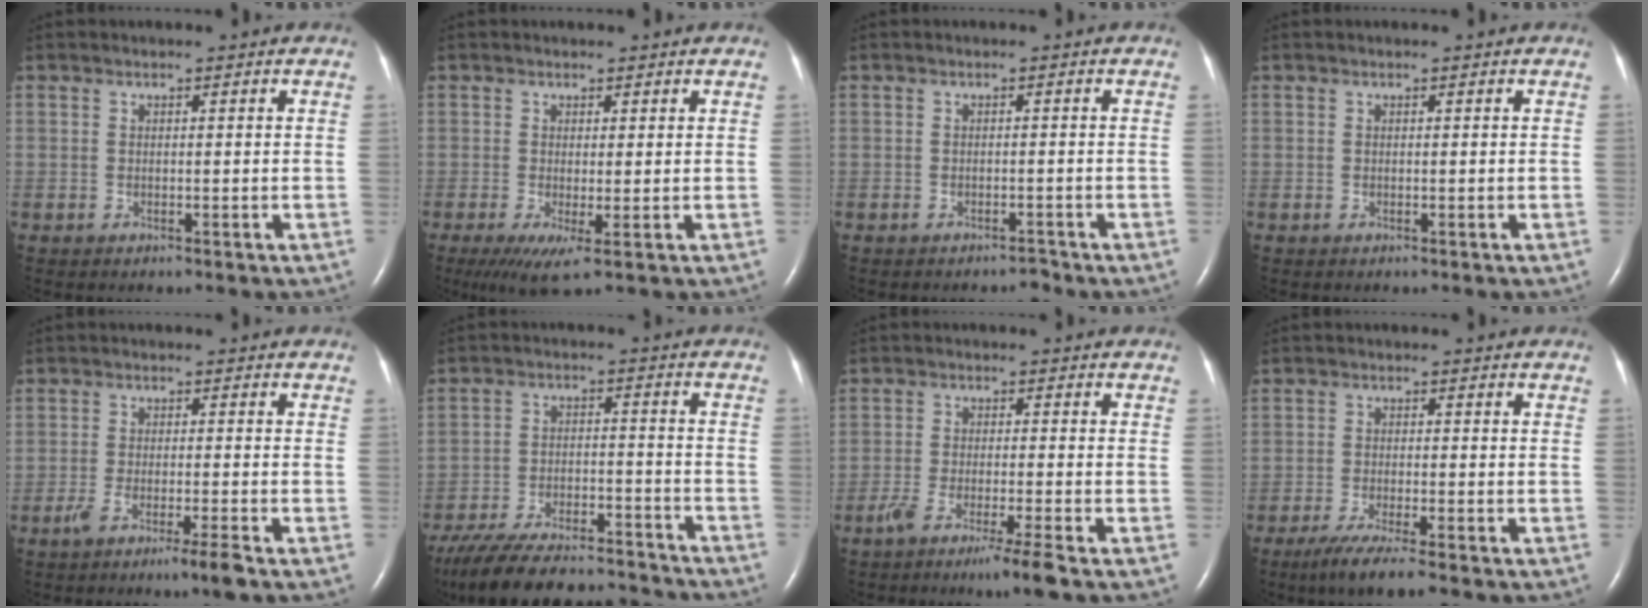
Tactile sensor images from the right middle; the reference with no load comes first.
{"total": 4.3, "force": [-1.1, 0.8, 4.0], "torque": [-0.078, -0.015, -0.016]}
{"total": 1.0, "force": [-1.0, 0.1, 0.1], "torque": [0.000, -0.001, -0.013]}
{"total": 0.0}
{"total": 4.5, "force": [-3.0, -0.4, 3.3], "torque": [-0.062, -0.010, -0.058]}
{"total": 20.5, "force": [-18.5, 3.9, 7.9], "torque": [-0.164, -0.014, -0.280]}
{"total": 6.2, "force": [-4.2, -0.8, 4.5], "torque": [-0.079, -0.015, -0.075]}
{"total": 6.5, "force": [-4.7, 0.0, 4.5], "torque": [-0.082, -0.018, -0.080]}